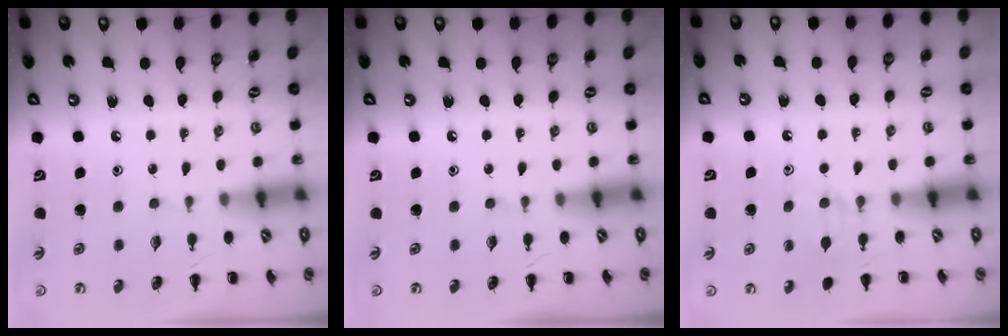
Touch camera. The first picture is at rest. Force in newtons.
{"total": 0.0}
{"total": 4.4, "press": 4.2, "slide": 1.4}